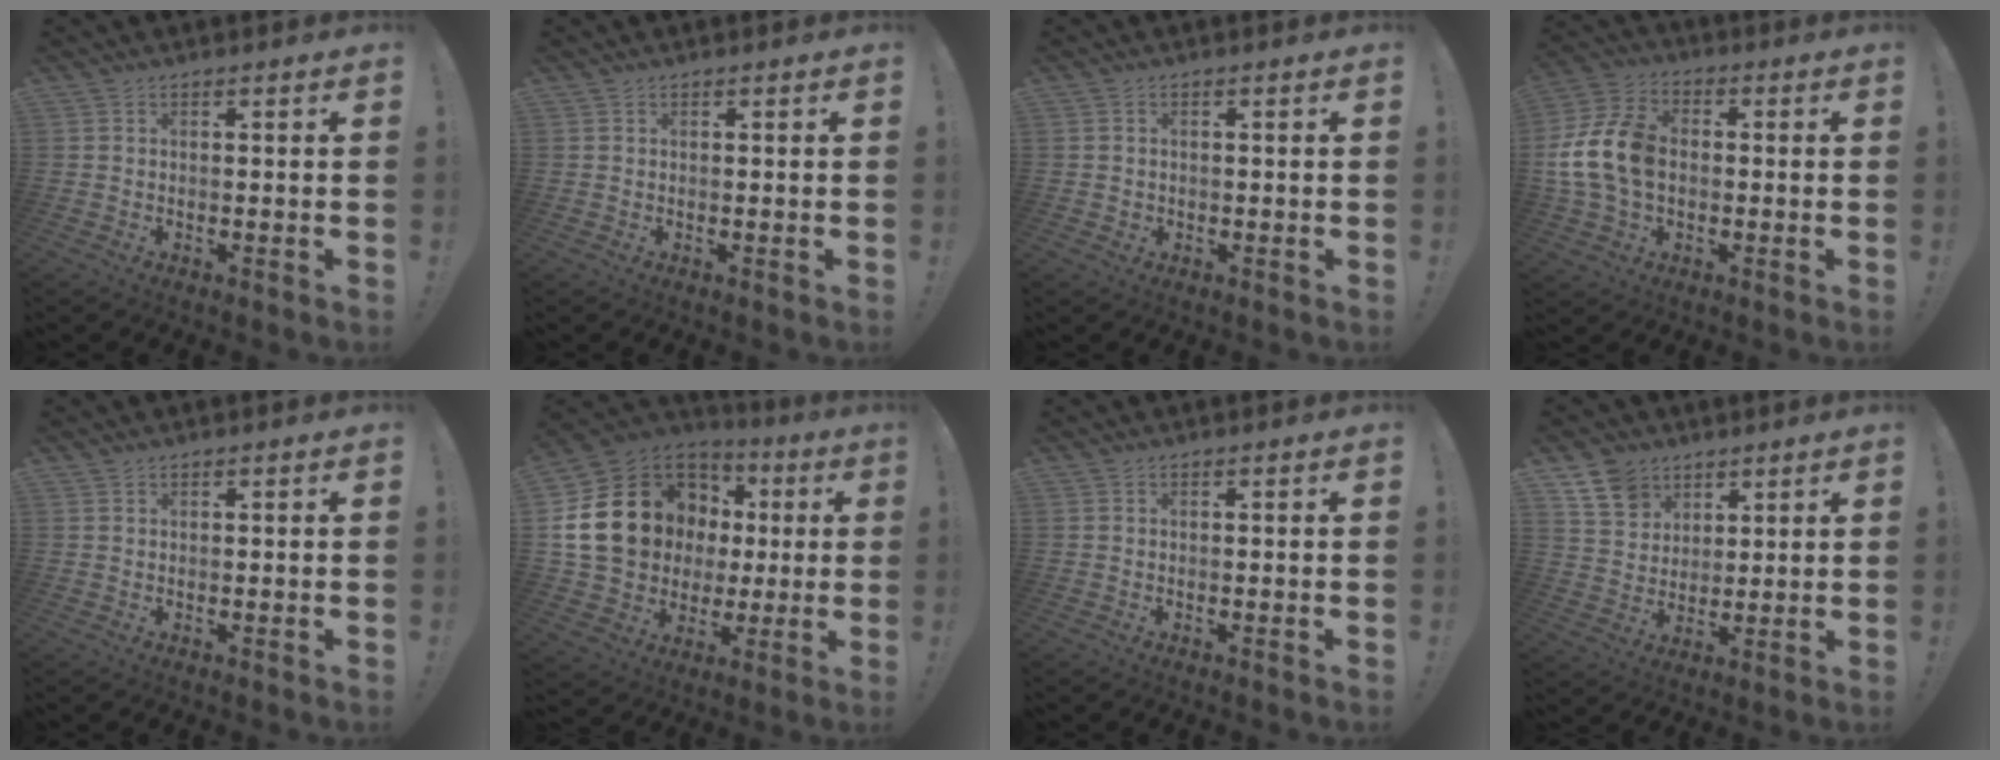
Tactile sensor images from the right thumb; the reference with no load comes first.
{"total": 0.0}
{"total": 1.1, "force": [0.1, 1.0, 0.2], "torque": [0.004, -0.003, -0.001]}
{"total": 15.1, "force": [-0.3, 10.9, 10.4], "torque": [-0.210, 0.016, -0.003]}
{"total": 0.6, "force": [0.6, 0.1, 0.1], "torque": [0.000, -0.001, 0.010]}
{"total": 21.4, "force": [5.4, 17.3, 11.3], "torque": [-0.187, -0.010, 0.138]}
{"total": 0.0}
{"total": 10.0, "force": [6.4, 7.3, 2.5], "torque": [-0.048, -0.036, 0.129]}